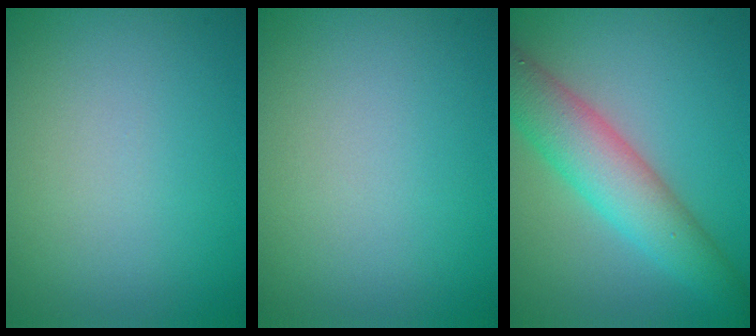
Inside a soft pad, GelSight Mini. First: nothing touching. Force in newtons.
{"total": 0.0}
{"total": 6.0, "press": 6.0, "slide": 0.1}